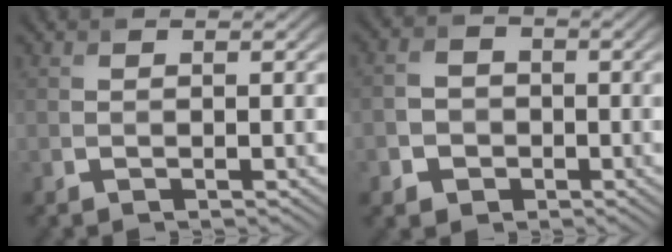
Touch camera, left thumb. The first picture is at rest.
{"total": 4.0, "force": [-1.4, 3.5, 1.3], "torque": [-0.026, -0.006, -0.037]}